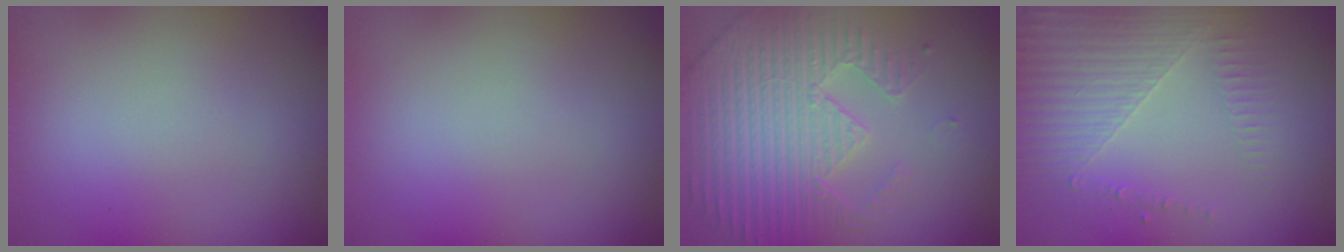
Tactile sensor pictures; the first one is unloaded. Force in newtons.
{"total": 0.0}
{"total": 5.0, "press": 4.6, "slide": 1.9}
{"total": 5.0, "press": 2.9, "slide": 4.1}